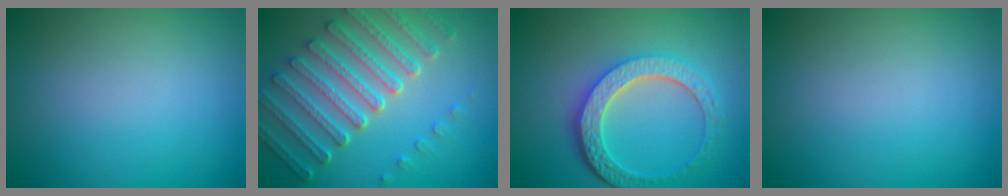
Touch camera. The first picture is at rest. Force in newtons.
{"total": 7.3, "press": 5.5, "slide": 4.9}
{"total": 6.0, "press": 4.5, "slide": 4.0}
{"total": 0.0}